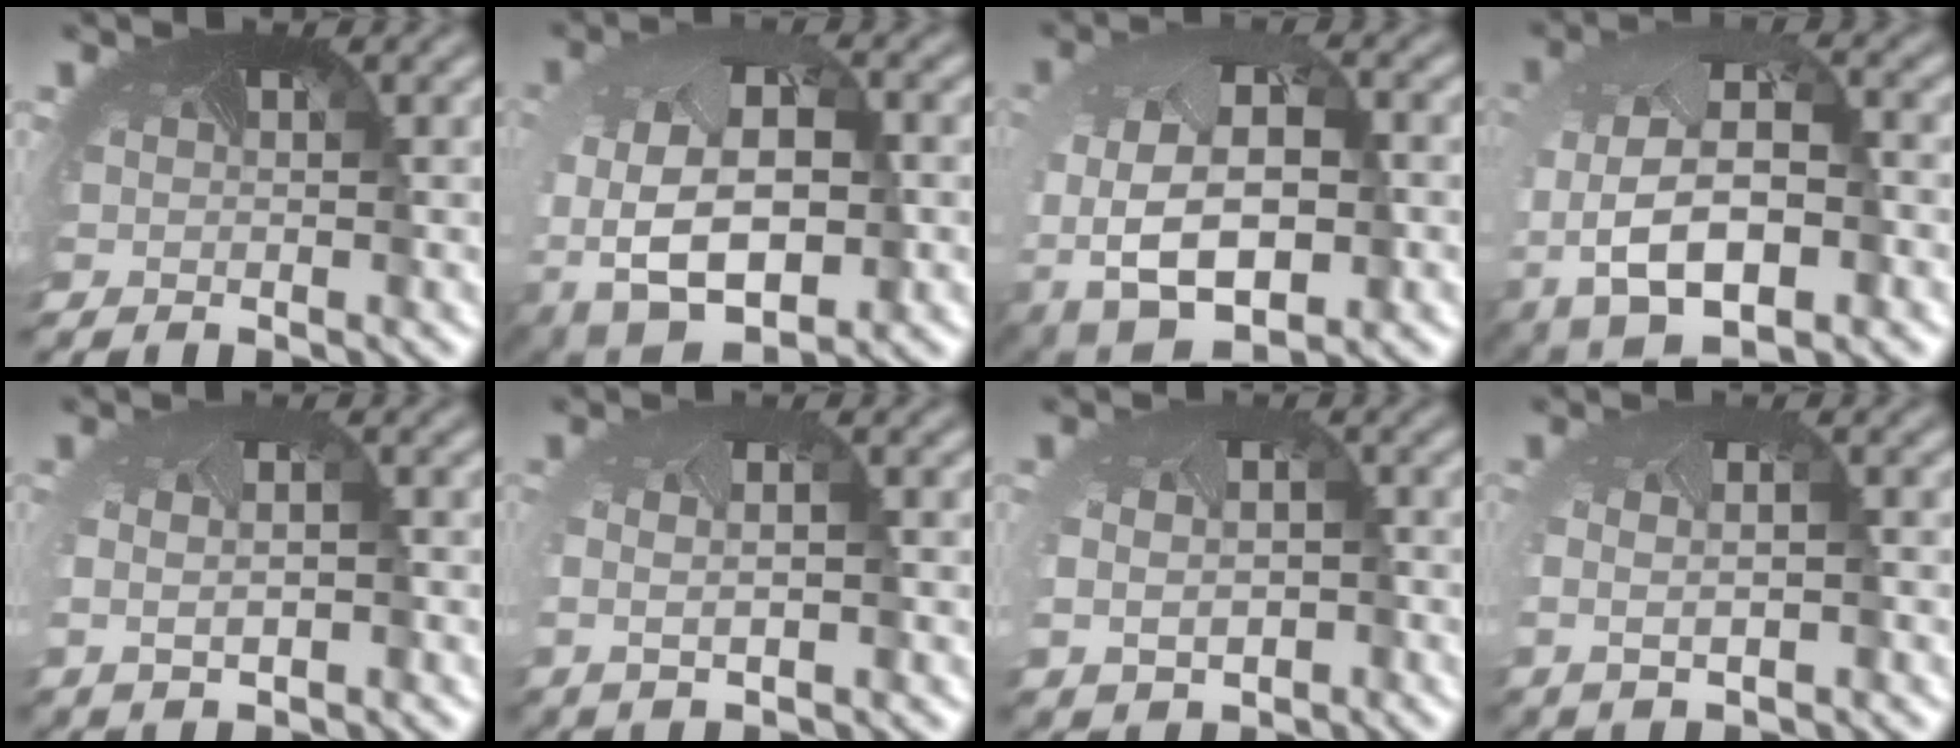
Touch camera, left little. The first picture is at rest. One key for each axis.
{"total": 11.9, "fx": -2.6, "fy": 8.0, "fz": 8.4, "tx": -0.189, "ty": -0.041, "tz": -0.014}
{"total": 11.1, "fx": -3.3, "fy": 7.4, "fz": 7.6, "tx": -0.162, "ty": -0.041, "tz": -0.026}
{"total": 9.6, "fx": -4.3, "fy": 5.5, "fz": 6.6, "tx": -0.149, "ty": -0.045, "tz": -0.058}
{"total": 3.6, "fx": -0.4, "fy": 2.2, "fz": 2.8, "tx": -0.055, "ty": 0.000, "tz": 0.003}
{"total": 2.8, "fx": -0.2, "fy": 1.1, "fz": 2.5, "tx": -0.058, "ty": -0.004, "tz": 0.006}
{"total": 5.8, "fx": -1.3, "fy": 4.4, "fz": 3.5, "tx": -0.067, "ty": -0.027, "tz": -0.015}
{"total": 3.1, "fx": -0.4, "fy": 1.6, "fz": 2.7, "tx": -0.057, "ty": -0.002, "tz": 0.006}